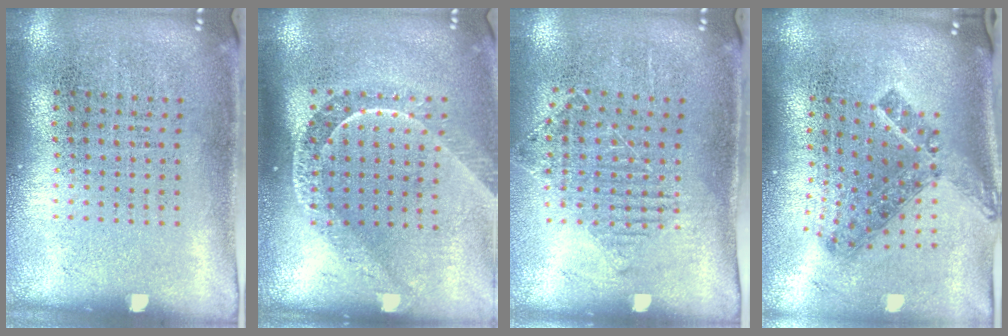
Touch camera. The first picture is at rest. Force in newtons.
{"total": 2.1, "press": 1.6, "slide": 1.3}
{"total": 1.1, "press": 1.0, "slide": 0.5}
{"total": 1.5, "press": 1.1, "slide": 1.0}